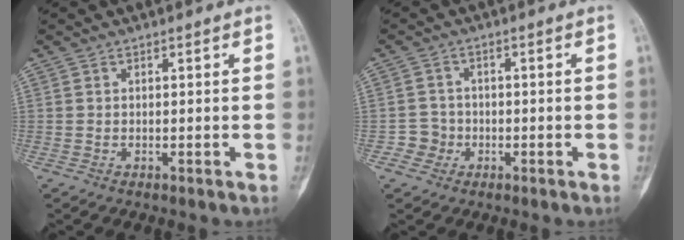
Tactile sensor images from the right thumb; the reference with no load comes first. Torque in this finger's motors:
{"motor_torque": [0.51, 0.61, 0.33, -0.29, -0.01]}